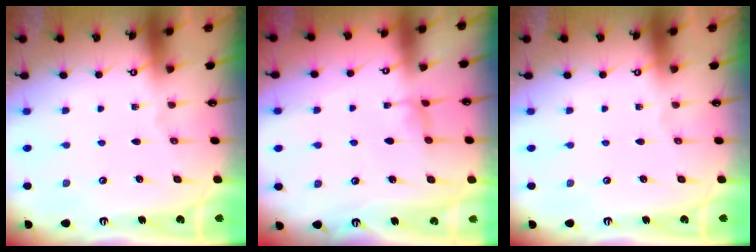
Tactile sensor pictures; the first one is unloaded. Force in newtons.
{"total": 1.1, "press": 1.0, "slide": 0.3}
{"total": 0.0}